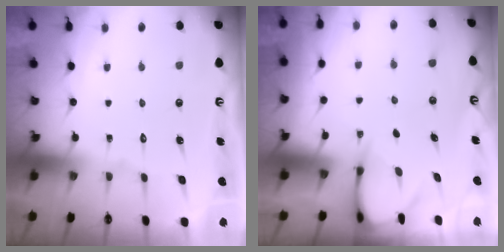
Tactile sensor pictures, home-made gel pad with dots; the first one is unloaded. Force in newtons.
{"total": 3.4, "press": 3.4, "slide": 0.3}